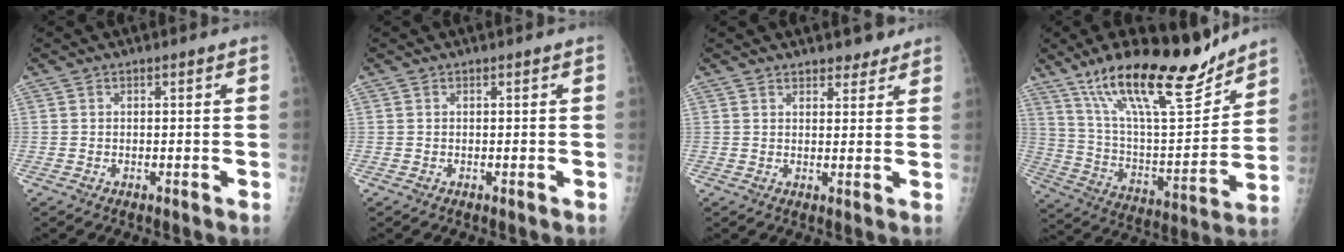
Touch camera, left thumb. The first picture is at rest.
{"total": 0.0}
{"total": 3.8, "force": [3.1, 1.8, 1.3], "torque": [0.007, -0.016, 0.043]}
{"total": 24.1, "force": [17.6, 6.6, 15.0], "torque": [-0.216, -0.081, 0.303]}